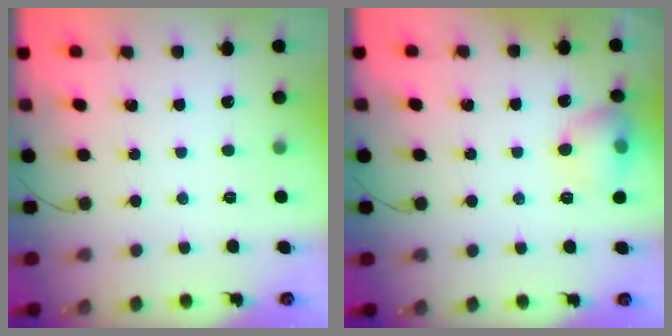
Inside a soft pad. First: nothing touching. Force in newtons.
{"total": 9.7, "press": 9.6, "slide": 1.4}